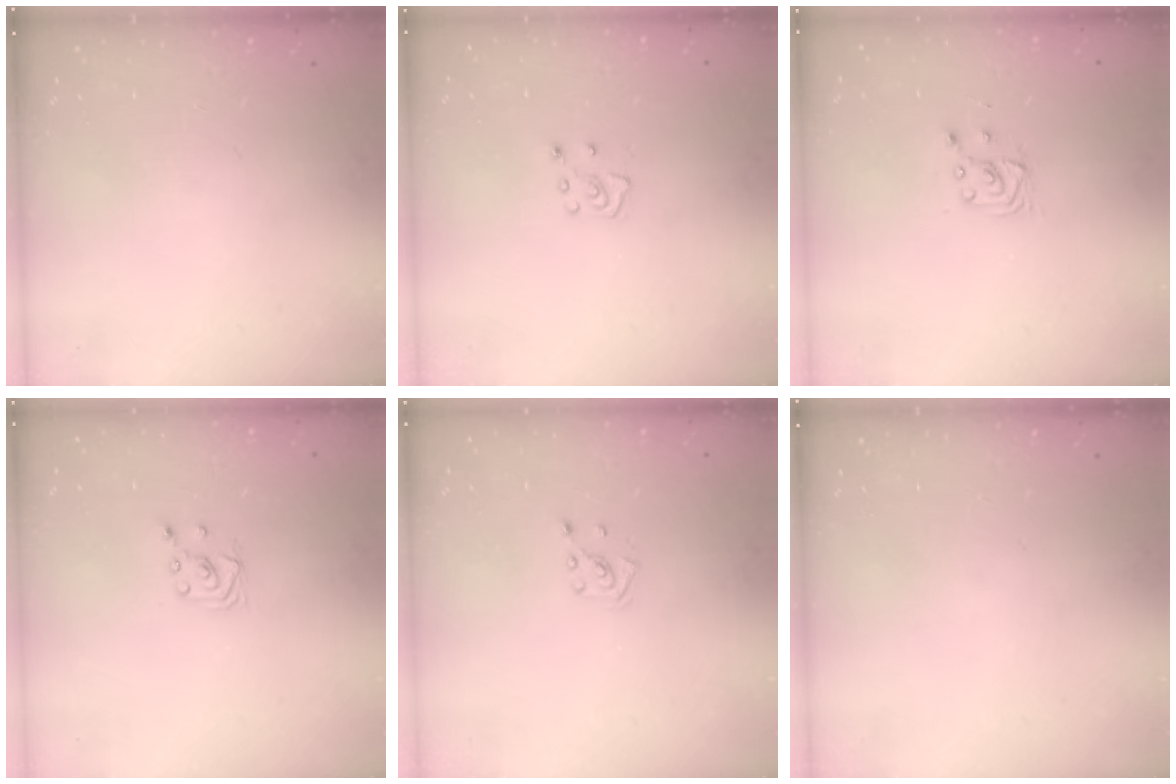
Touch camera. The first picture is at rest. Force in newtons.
{"total": 5.0, "press": 5.0, "slide": 0.5}
{"total": 2.9, "press": 2.9, "slide": 0.4}
{"total": 2.0, "press": 2.0, "slide": 0.2}
{"total": 2.2, "press": 2.2, "slide": 0.3}
{"total": 0.0}